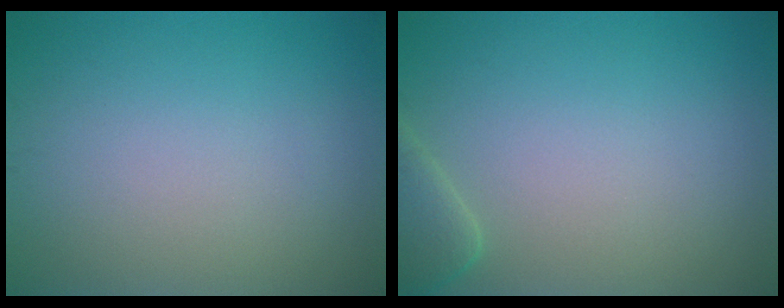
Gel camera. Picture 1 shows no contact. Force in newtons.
{"total": 2.3, "press": 2.3, "slide": 0.3}